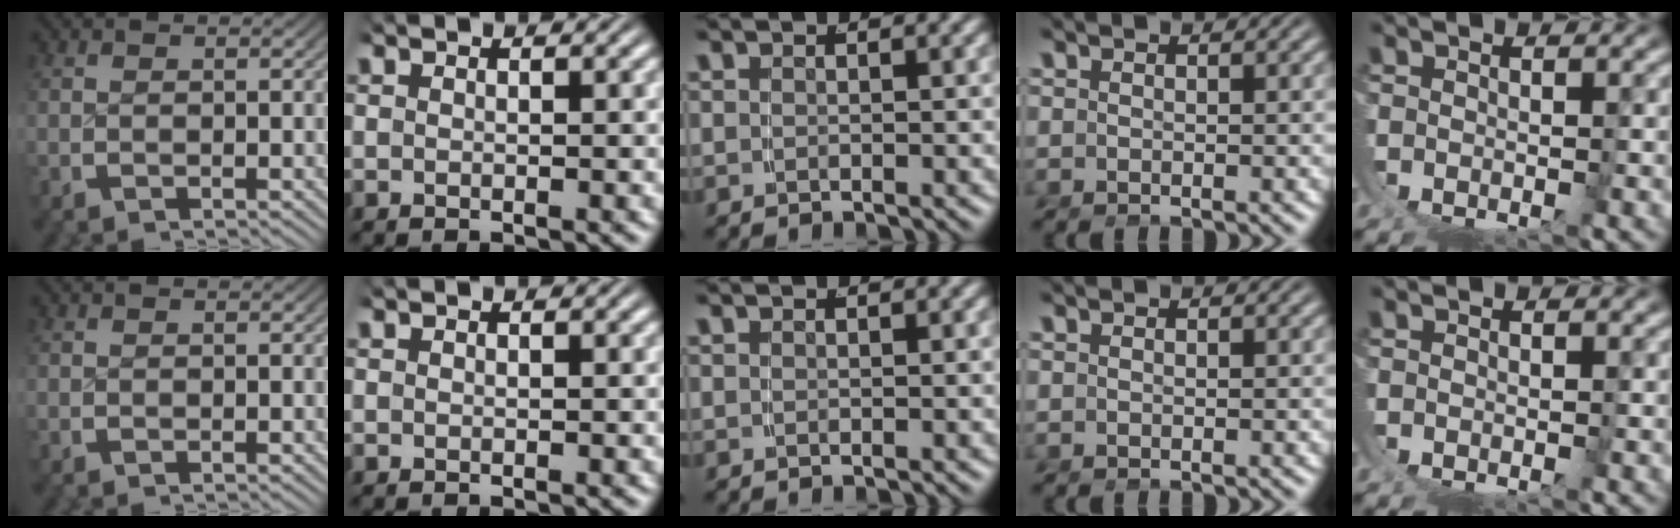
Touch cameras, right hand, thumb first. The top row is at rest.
{}